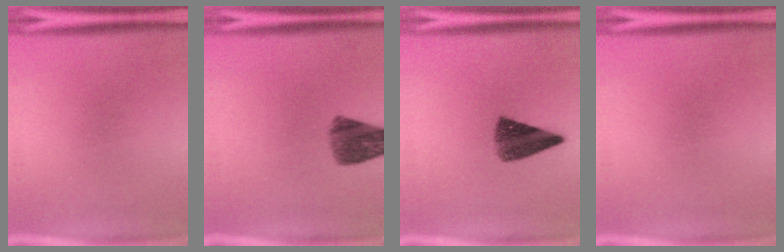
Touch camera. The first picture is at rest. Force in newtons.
{"total": 7.1}
{"total": 7.2}
{"total": 0.0}